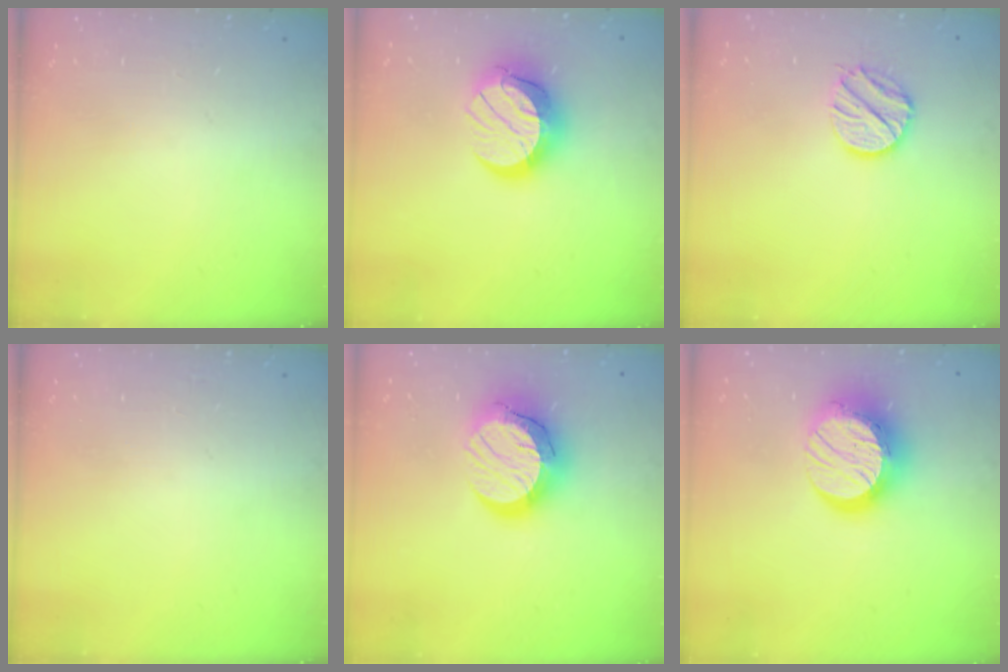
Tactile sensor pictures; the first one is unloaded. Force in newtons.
{"total": 13.1, "press": 13.0, "slide": 1.1}
{"total": 11.2, "press": 11.2, "slide": 1.0}
{"total": 0.0}
{"total": 16.3, "press": 16.3, "slide": 1.1}
{"total": 14.8, "press": 14.7, "slide": 1.1}